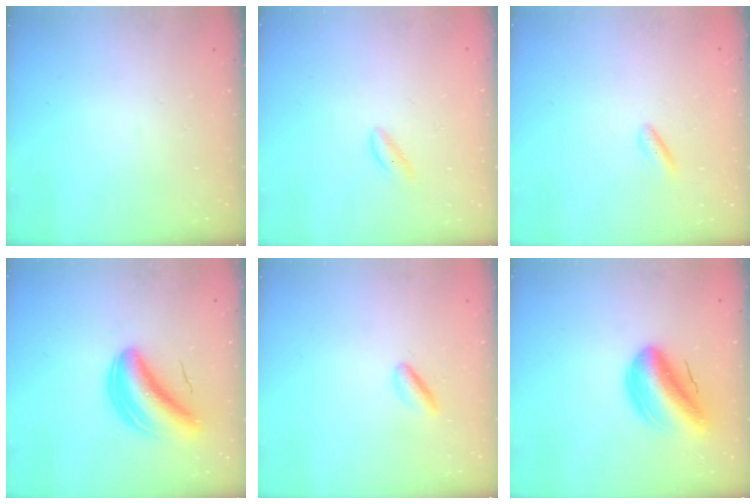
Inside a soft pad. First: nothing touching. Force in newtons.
{"total": 0.8, "press": 0.6, "slide": 0.6}
{"total": 2.0, "press": 1.7, "slide": 1.0}
{"total": 7.0, "press": 6.8, "slide": 1.7}
{"total": 3.0, "press": 2.8, "slide": 1.1}
{"total": 15.9, "press": 15.3, "slide": 4.1}